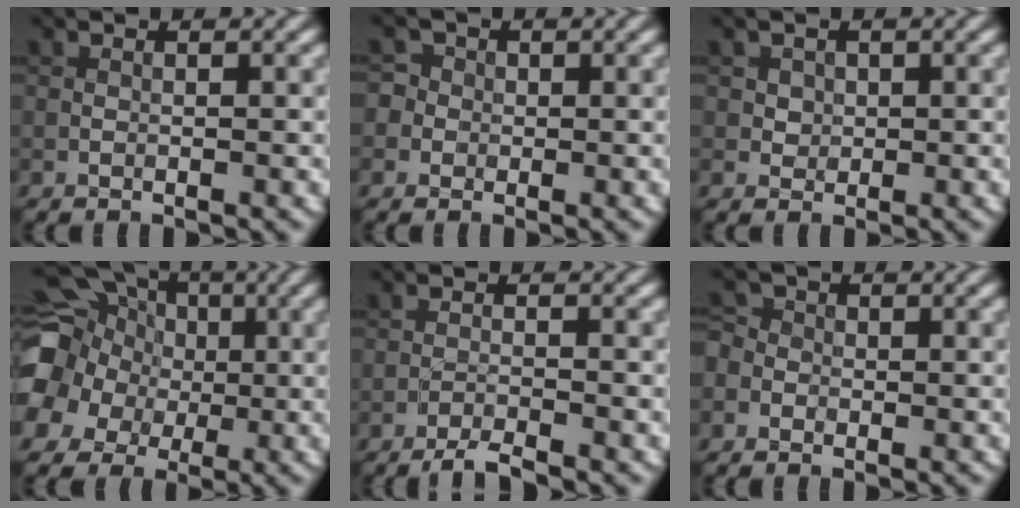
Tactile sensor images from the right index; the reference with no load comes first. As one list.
[{"total": 4.2, "force": [-0.7, 4.0, 1.1], "torque": [0.003, 0.023, -0.050]}, {"total": 1.3, "force": [0.2, 1.3, 0.3], "torque": [0.005, 0.000, 0.009]}, {"total": 18.3, "force": [0.4, 17.2, 6.3], "torque": [-0.181, -0.003, -0.033]}, {"total": 2.6, "force": [-2.3, 0.2, 1.3], "torque": [-0.026, 0.003, -0.047]}, {"total": 2.3, "force": [-1.1, 2.0, 0.6], "torque": [0.003, 0.011, -0.029]}]